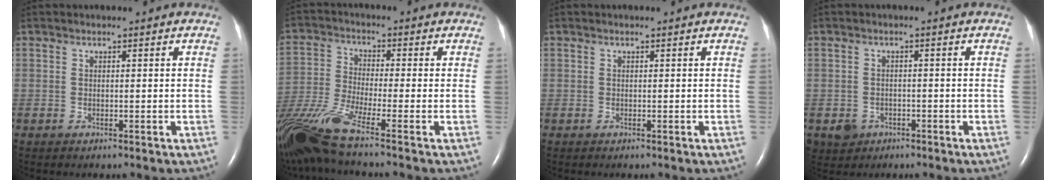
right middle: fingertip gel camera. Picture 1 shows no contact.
{"total": 13.0, "force": [-9.7, -0.8, 8.7], "torque": [-0.192, -0.031, -0.190]}
{"total": 0.0}
{"total": 3.2, "force": [-1.5, 2.8, 0.6], "torque": [-0.015, 0.004, -0.018]}